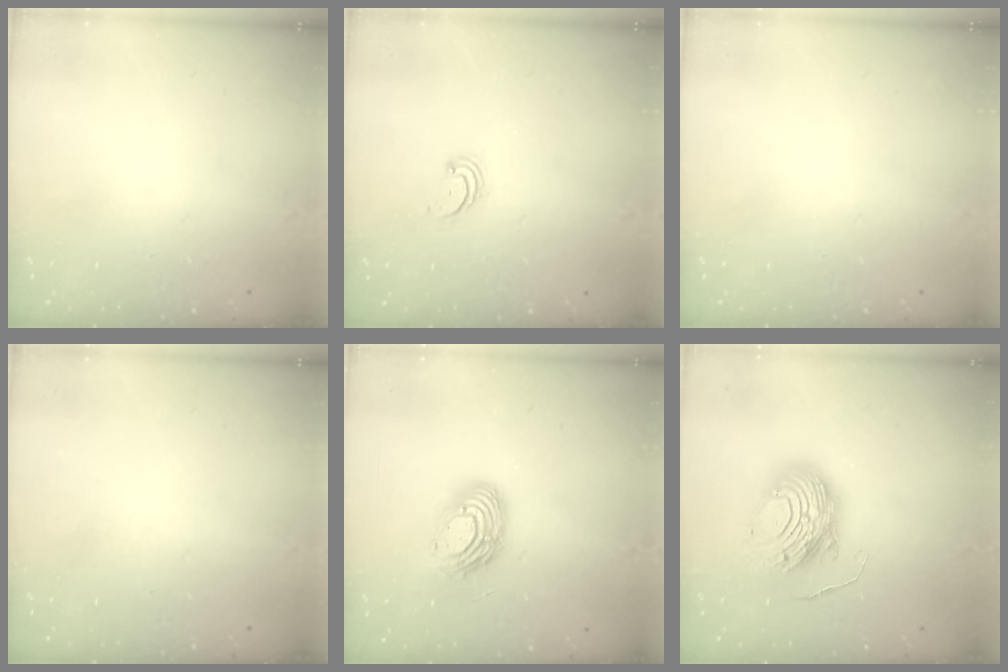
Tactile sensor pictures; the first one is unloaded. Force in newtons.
{"total": 2.2, "press": 2.2, "slide": 0.2}
{"total": 0.0}
{"total": 0.0}
{"total": 12.4, "press": 12.4, "slide": 1.0}
{"total": 12.5, "press": 12.5, "slide": 0.7}